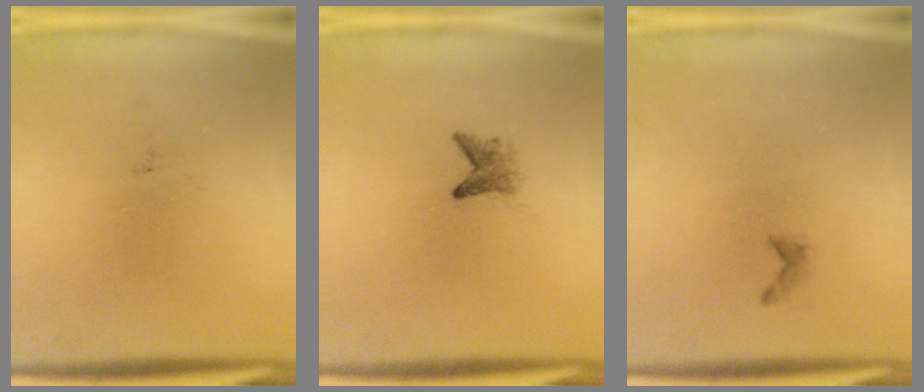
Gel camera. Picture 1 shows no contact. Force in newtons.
{"total": 2.0}
{"total": 0.6}